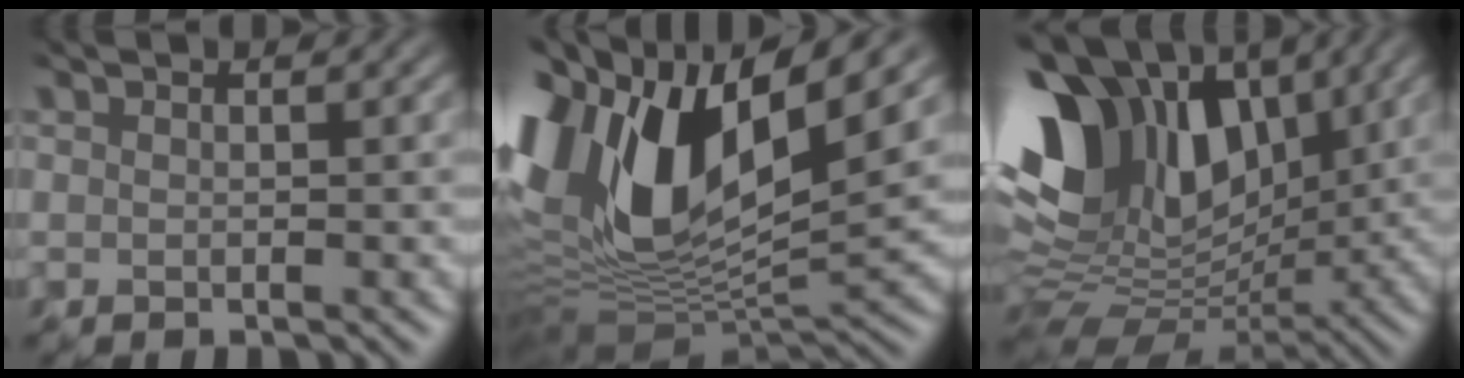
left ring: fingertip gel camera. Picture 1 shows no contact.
{"total": 15.3, "force": [3.5, 7.6, 12.8], "torque": [-0.266, 0.005, 0.059]}
{"total": 13.4, "force": [4.2, 8.8, 9.3], "torque": [-0.184, 0.013, 0.072]}